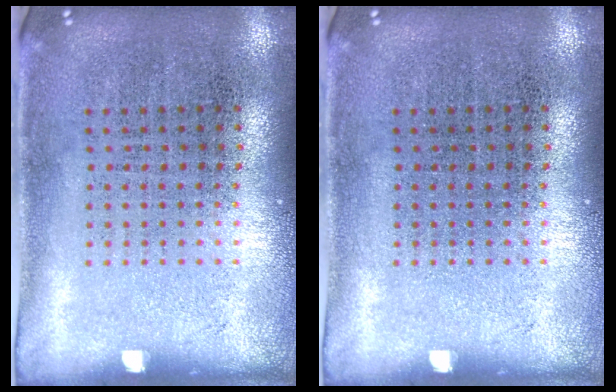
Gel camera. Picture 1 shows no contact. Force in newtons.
{"total": 0.0}